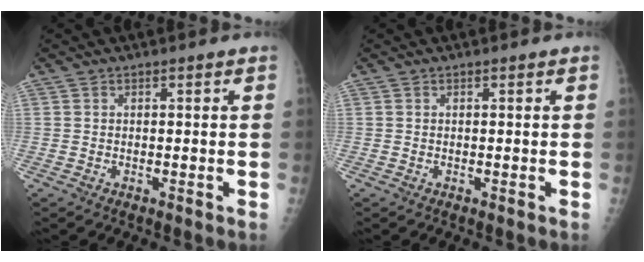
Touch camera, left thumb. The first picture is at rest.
{"total": 0.0}